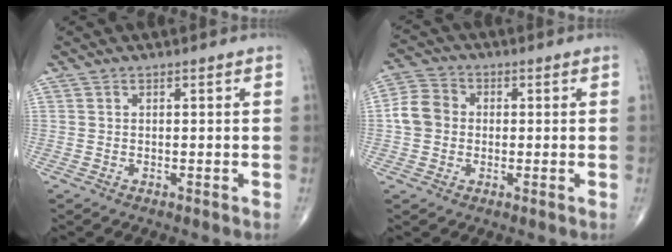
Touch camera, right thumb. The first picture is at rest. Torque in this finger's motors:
{"motor_torque": [-0.04, 0.06, 0.29, -0.16, 0.05]}